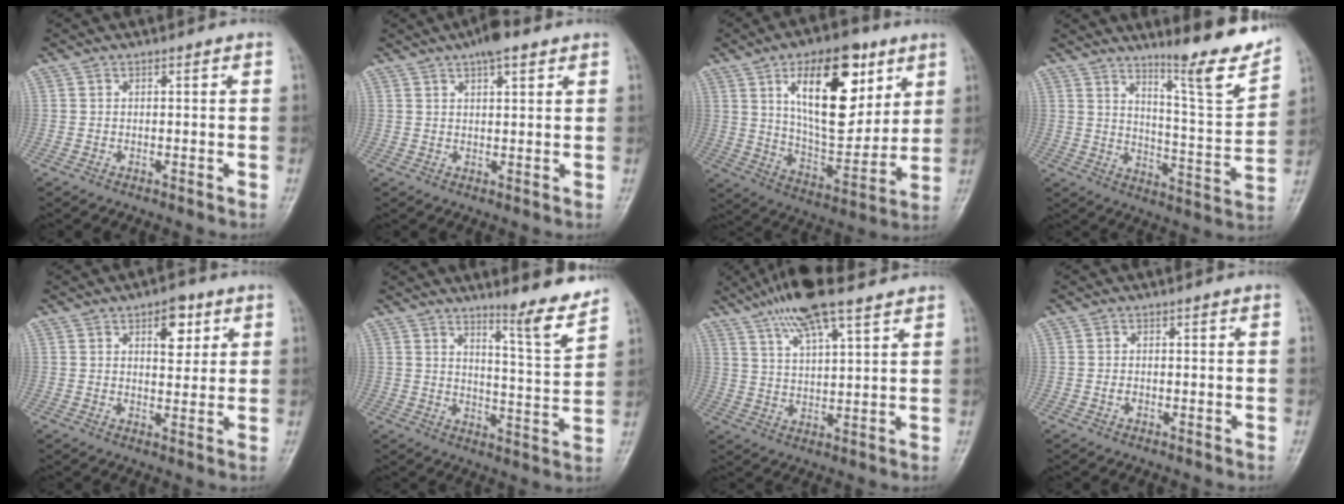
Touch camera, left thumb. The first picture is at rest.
{"total": 5.4, "force": [3.4, 1.9, 3.8], "torque": [-0.050, -0.001, 0.049]}
{"total": 20.9, "force": [8.7, 10.2, 16.1], "torque": [-0.203, -0.041, 0.147]}
{"total": 13.9, "force": [10.8, 1.4, 8.6], "torque": [-0.105, -0.082, 0.168]}
{"total": 6.1, "force": [2.7, 3.3, 4.3], "torque": [-0.033, -0.009, 0.034]}
{"total": 8.8, "force": [7.2, 0.2, 5.1], "torque": [-0.067, -0.068, 0.108]}
{"total": 12.7, "force": [8.9, 3.0, 8.4], "torque": [-0.147, -0.021, 0.162]}
{"total": 1.0, "force": [-0.3, 0.7, 0.5], "torque": [-0.007, 0.005, -0.008]}